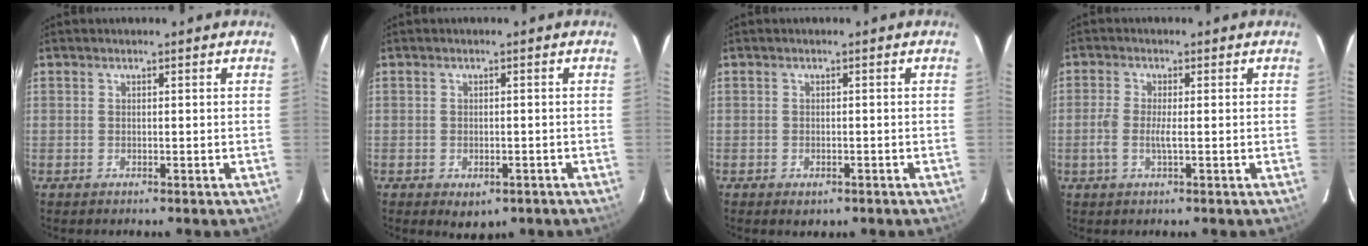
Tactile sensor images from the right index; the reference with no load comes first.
{"total": 3.9, "force": [-1.9, 2.6, 2.2], "torque": [-0.042, -0.009, -0.016]}
{"total": 2.2, "force": [-1.2, 1.4, 1.2], "torque": [-0.023, -0.003, -0.013]}
{"total": 3.2, "force": [-0.7, 0.6, 3.1], "torque": [-0.068, -0.001, -0.017]}